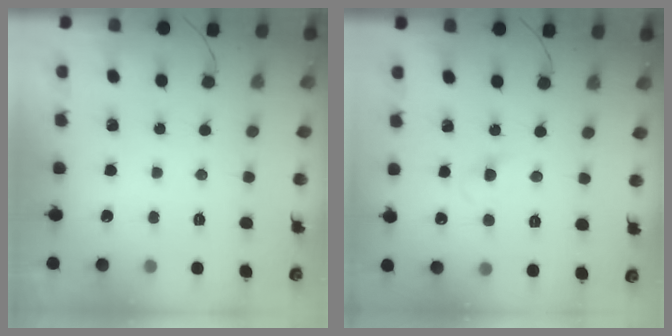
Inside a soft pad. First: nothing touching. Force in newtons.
{"total": 2.3, "press": 2.1, "slide": 1.0}